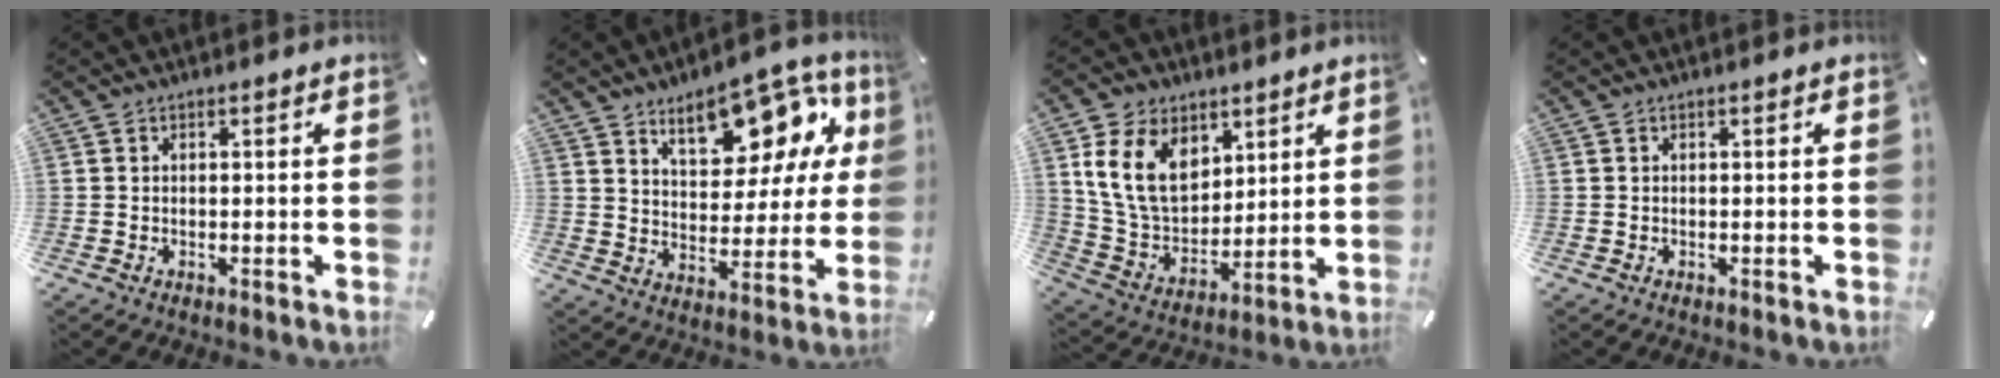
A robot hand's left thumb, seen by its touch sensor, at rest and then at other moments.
{"total": 16.4, "force": [10.5, 8.6, 9.2], "torque": [-0.130, -0.063, 0.182]}
{"total": 15.3, "force": [6.3, 11.3, 8.2], "torque": [-0.177, -0.017, 0.119]}
{"total": 0.0}